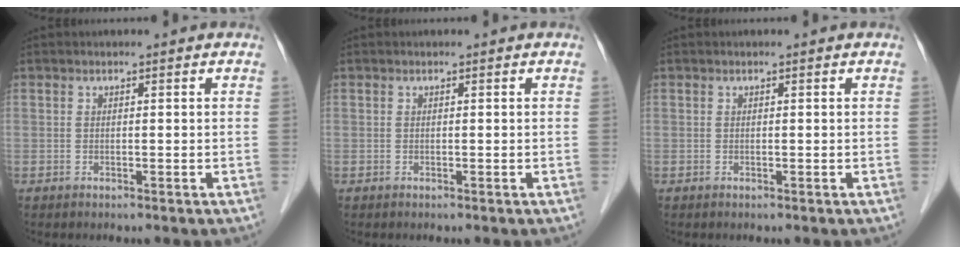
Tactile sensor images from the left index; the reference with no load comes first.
{"total": 0.0}
{"total": 0.0}